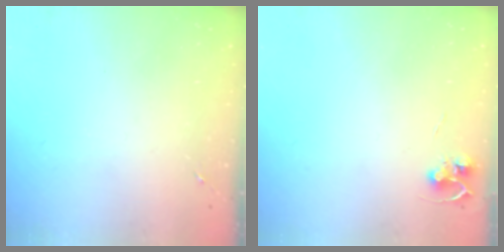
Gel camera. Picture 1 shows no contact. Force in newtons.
{"total": 5.7, "press": 5.6, "slide": 0.4}